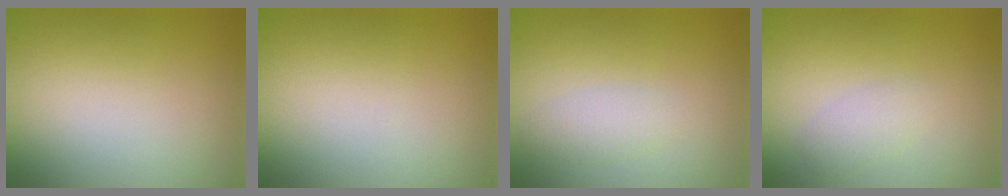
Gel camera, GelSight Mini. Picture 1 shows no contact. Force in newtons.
{"total": 0.0}
{"total": 1.4, "press": 1.4, "slide": 0.1}
{"total": 1.4, "press": 1.4, "slide": 0.1}